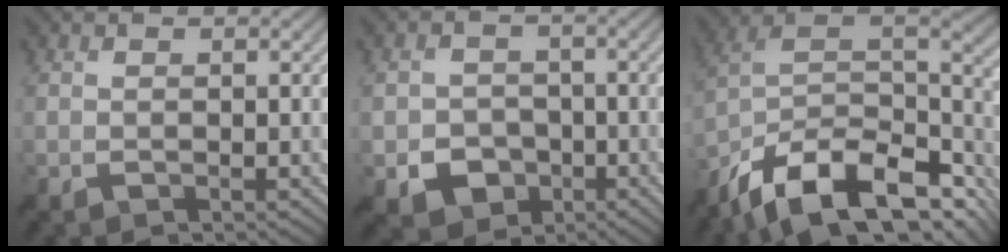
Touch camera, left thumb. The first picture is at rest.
{"total": 4.8, "force": [-1.6, 4.1, 1.9], "torque": [-0.039, -0.008, -0.030]}
{"total": 15.8, "force": [-9.8, 6.4, 10.5], "torque": [-0.242, -0.019, -0.161]}